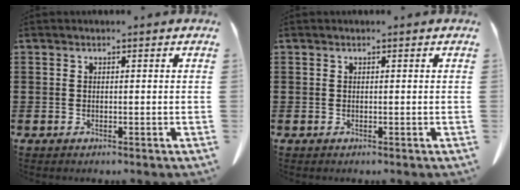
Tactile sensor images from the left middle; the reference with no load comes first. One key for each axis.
{"total": 0.0}